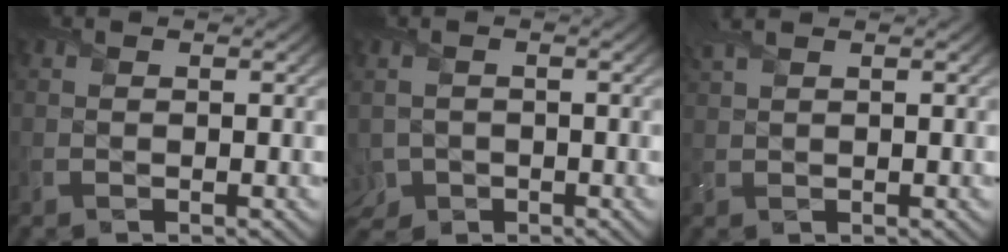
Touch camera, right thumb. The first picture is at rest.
{"total": 3.2, "force": [-1.3, 2.6, 1.3], "torque": [-0.040, -0.012, -0.028]}
{"total": 2.0, "force": [1.5, 0.3, 1.2], "torque": [-0.034, 0.012, 0.037]}